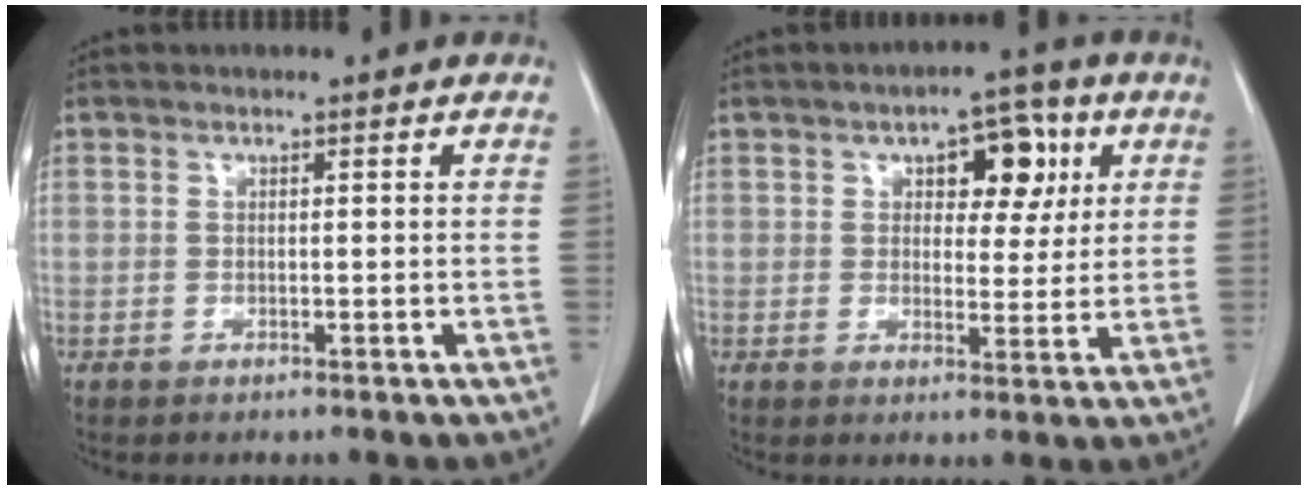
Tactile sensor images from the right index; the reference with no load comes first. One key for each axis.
{"total": 7.5, "fx": 2.9, "fy": 3.9, "fz": 5.8, "tx": -0.068, "ty": 0.019, "tz": 0.040}